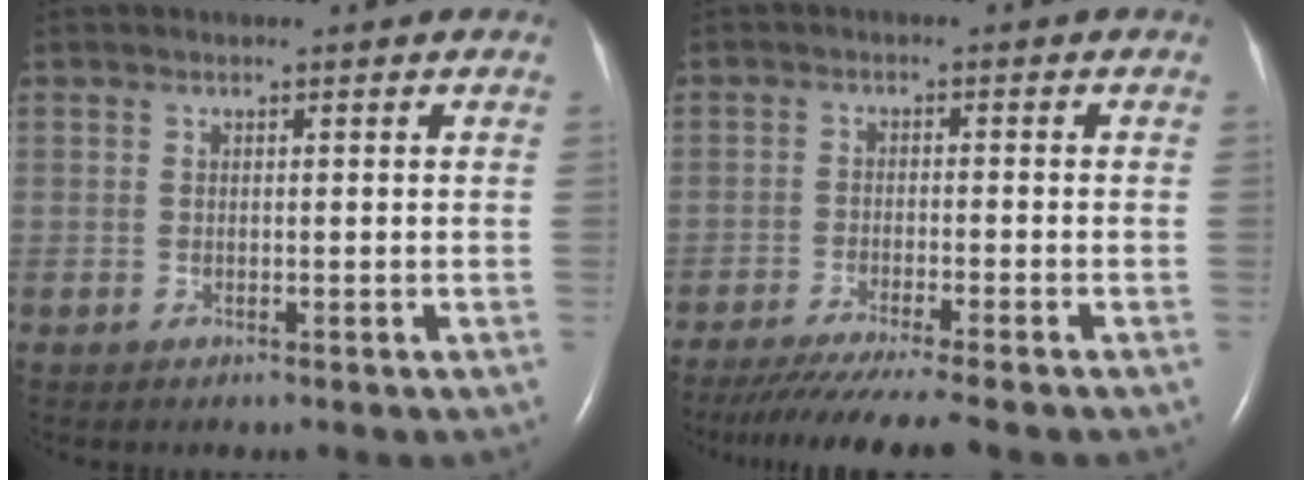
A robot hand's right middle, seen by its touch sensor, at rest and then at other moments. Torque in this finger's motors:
{"motor_torque": [0.87, -0.84, 0.21, 0.11]}